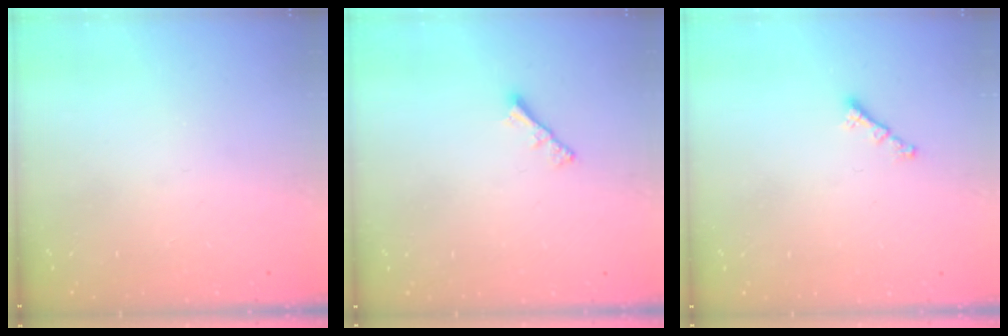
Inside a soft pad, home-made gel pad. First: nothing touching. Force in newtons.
{"total": 2.2, "press": 2.1, "slide": 0.6}
{"total": 0.6, "press": 0.5, "slide": 0.4}